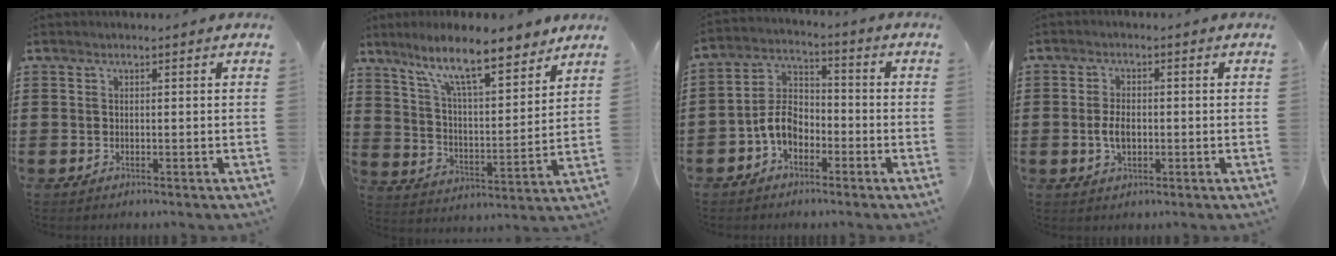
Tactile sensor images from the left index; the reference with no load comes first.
{"total": 11.4, "force": [9.0, 1.9, 6.8], "torque": [-0.151, -0.036, 0.155]}
{"total": 6.4, "force": [-3.1, 4.0, 3.9], "torque": [-0.098, 0.008, -0.067]}
{"total": 3.6, "force": [-0.4, 1.8, 3.0], "torque": [-0.065, 0.001, -0.009]}